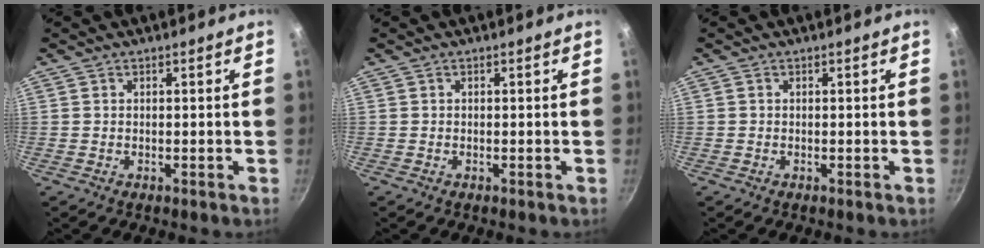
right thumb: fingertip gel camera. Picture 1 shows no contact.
{"total": 0.0}
{"total": 0.0}